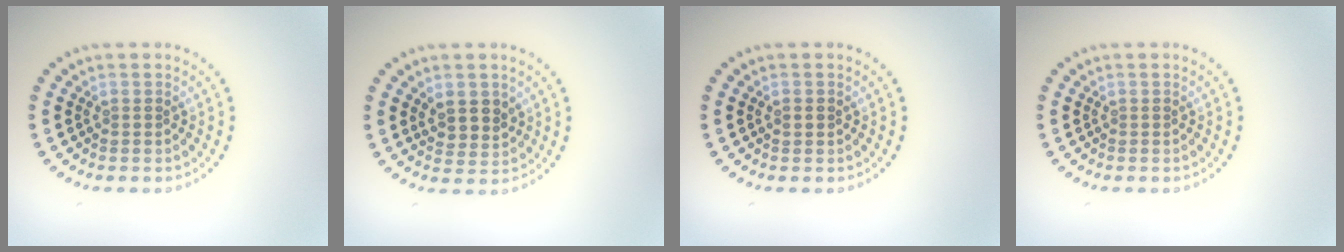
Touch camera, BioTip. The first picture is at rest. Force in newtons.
{"total": 2.5, "press": 2.3, "slide": 0.9}
{"total": 1.0, "press": 1.0, "slide": 0.1}
{"total": 0.0}